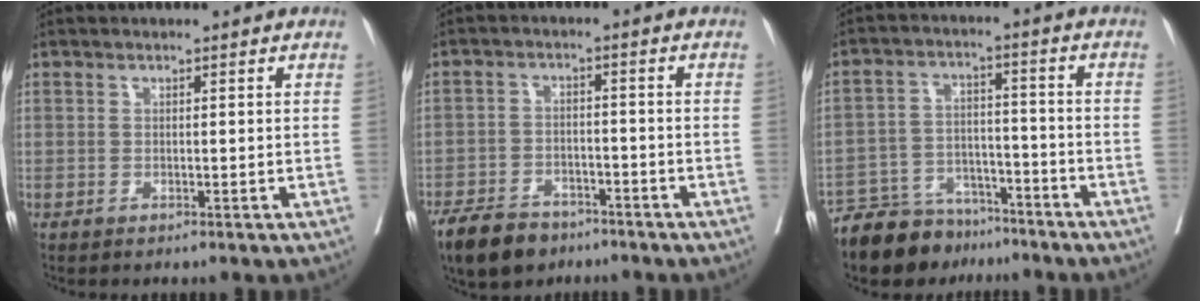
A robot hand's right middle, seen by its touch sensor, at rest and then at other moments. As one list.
[{"total": 8.1, "force": [-6.2, 4.1, 3.2], "torque": [-0.056, -0.004, -0.107]}, {"total": 10.7, "force": [-9.4, 4.7, 2.1], "torque": [-0.026, 0.020, -0.156]}]